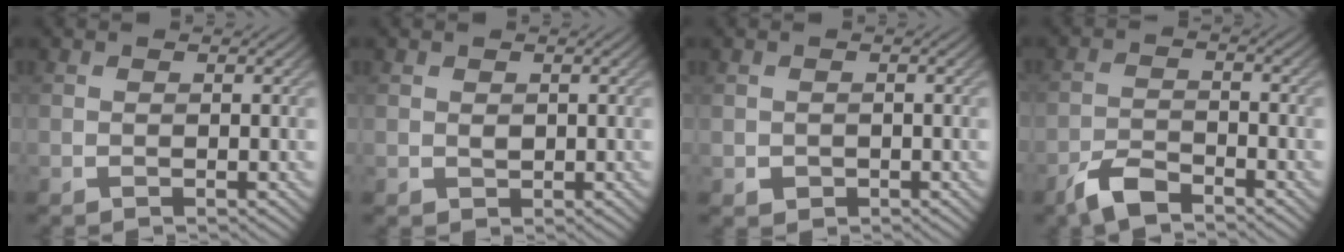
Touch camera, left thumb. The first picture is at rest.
{"total": 1.0, "force": [0.4, 0.8, 0.5], "torque": [-0.015, -0.003, 0.011]}
{"total": 1.2, "force": [-0.3, 1.1, 0.4], "torque": [-0.011, -0.009, -0.004]}
{"total": 4.5, "force": [-3.5, 1.3, 2.4], "torque": [-0.049, -0.002, -0.077]}